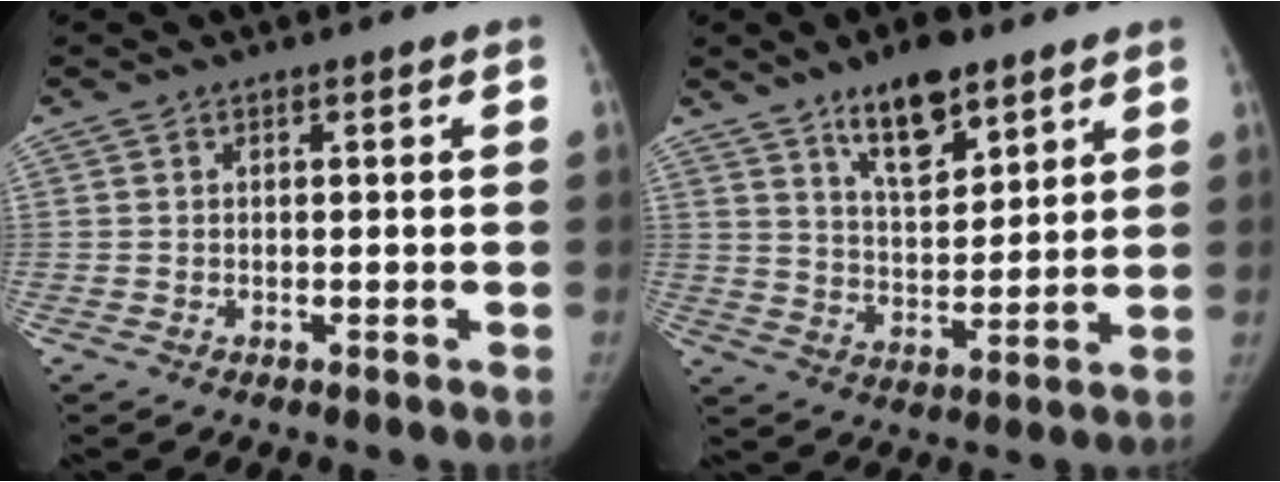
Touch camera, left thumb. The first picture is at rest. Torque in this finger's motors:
{"motor_torque": [1.61, 0.37, 1.35, -1.41, 0.35]}